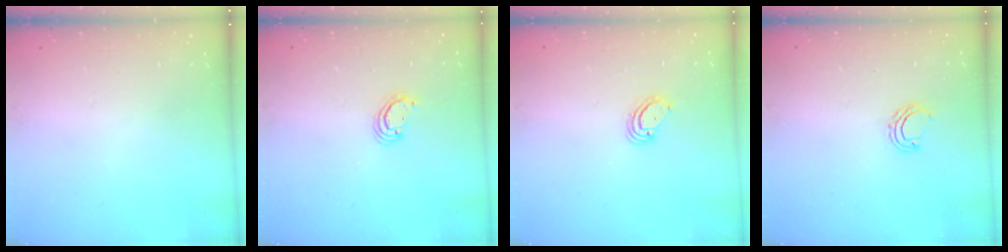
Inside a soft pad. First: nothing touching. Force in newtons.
{"total": 2.4, "press": 2.4, "slide": 0.3}
{"total": 2.9, "press": 2.9, "slide": 0.2}
{"total": 5.2, "press": 5.0, "slide": 1.2}